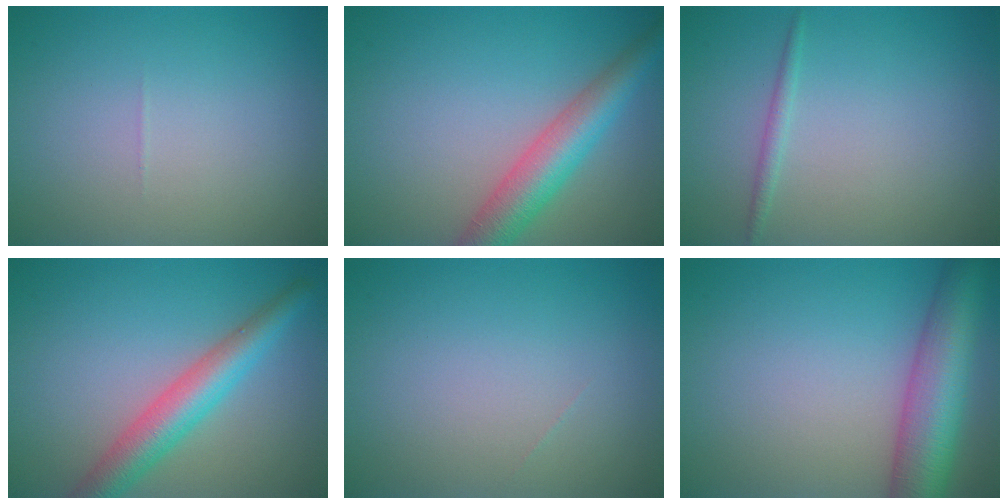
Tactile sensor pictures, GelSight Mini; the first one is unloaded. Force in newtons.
{"total": 5.4, "press": 5.4, "slide": 0.3}
{"total": 0.9, "press": 0.9, "slide": 0.0}
{"total": 5.0, "press": 5.0, "slide": 0.2}
{"total": 0.0}
{"total": 8.2, "press": 8.2, "slide": 0.3}